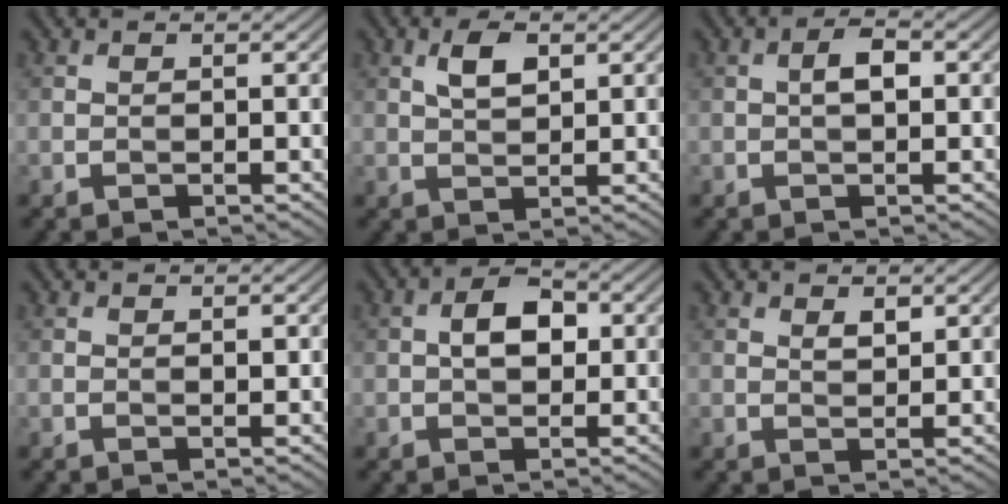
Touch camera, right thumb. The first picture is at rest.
{"total": 3.5, "force": [1.4, 1.7, 2.8], "torque": [-0.059, 0.003, 0.028]}
{"total": 2.4, "force": [0.1, 1.1, 2.1], "torque": [-0.037, 0.007, -0.001]}
{"total": 0.6, "force": [0.2, 0.3, 0.5], "torque": [-0.005, -0.002, 0.003]}
{"total": 4.5, "force": [0.4, 2.8, 3.5], "torque": [-0.063, 0.006, 0.001]}
{"total": 1.7, "force": [1.0, 0.8, 1.1], "torque": [-0.020, -0.004, 0.020]}